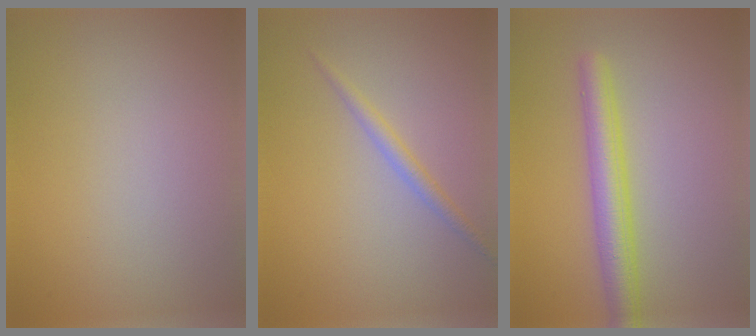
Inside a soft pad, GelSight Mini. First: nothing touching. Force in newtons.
{"total": 1.5, "press": 1.5, "slide": 0.0}
{"total": 3.7, "press": 3.7, "slide": 0.1}